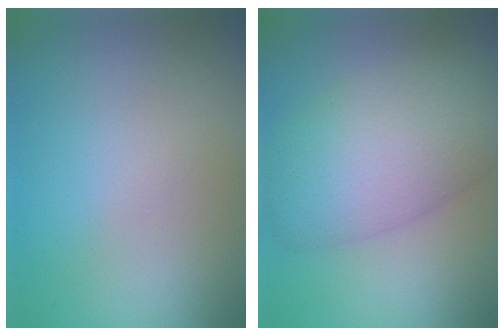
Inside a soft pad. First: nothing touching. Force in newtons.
{"total": 7.9, "press": 7.9, "slide": 0.6}